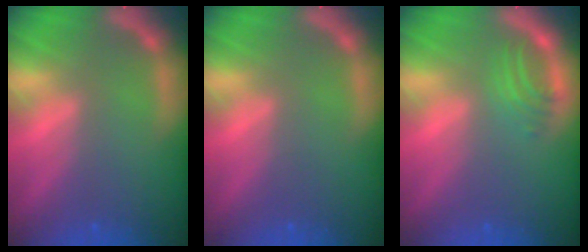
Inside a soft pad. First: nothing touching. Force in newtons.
{"total": 0.0}
{"total": 2.5}